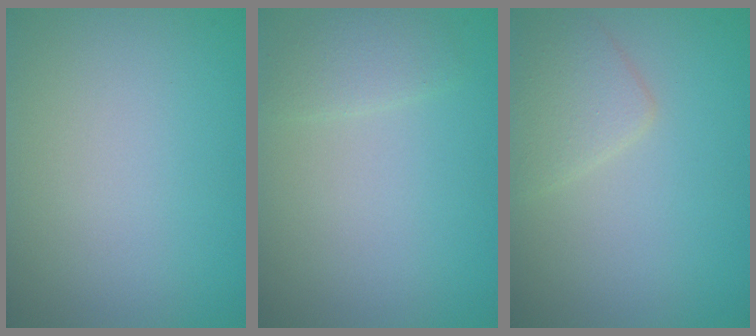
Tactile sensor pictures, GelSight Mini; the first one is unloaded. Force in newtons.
{"total": 1.5, "press": 1.5, "slide": 0.1}
{"total": 2.5, "press": 2.5, "slide": 0.2}